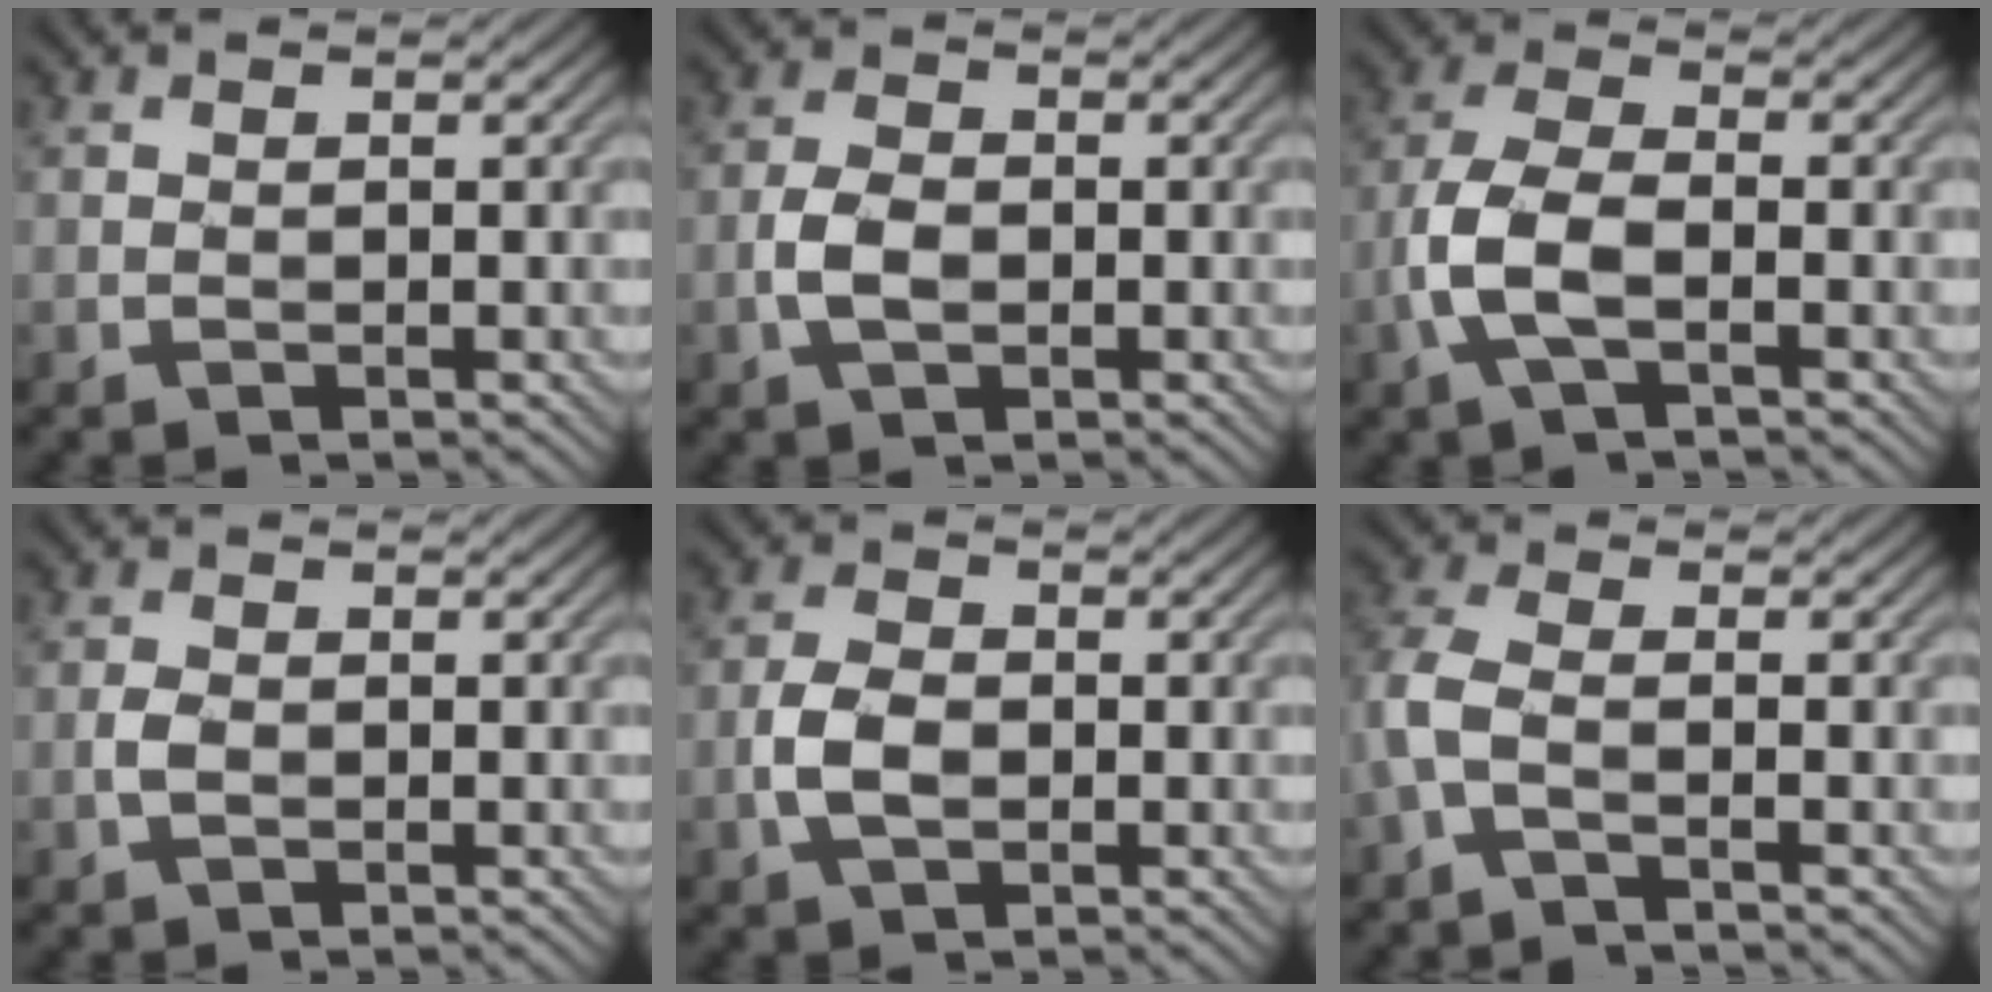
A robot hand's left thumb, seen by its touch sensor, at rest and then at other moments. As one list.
[{"total": 3.5, "force": [-0.9, 1.9, 2.8], "torque": [-0.062, 0.002, -0.020]}, {"total": 6.1, "force": [-2.1, 2.5, 5.2], "torque": [-0.124, 0.005, -0.049]}, {"total": 1.5, "force": [-0.4, 0.9, 1.1], "torque": [-0.029, 0.003, -0.011]}, {"total": 4.1, "force": [-1.0, 2.4, 3.2], "torque": [-0.075, 0.002, -0.023]}, {"total": 4.0, "force": [-1.5, 1.3, 3.5], "torque": [-0.094, 0.002, -0.045]}]